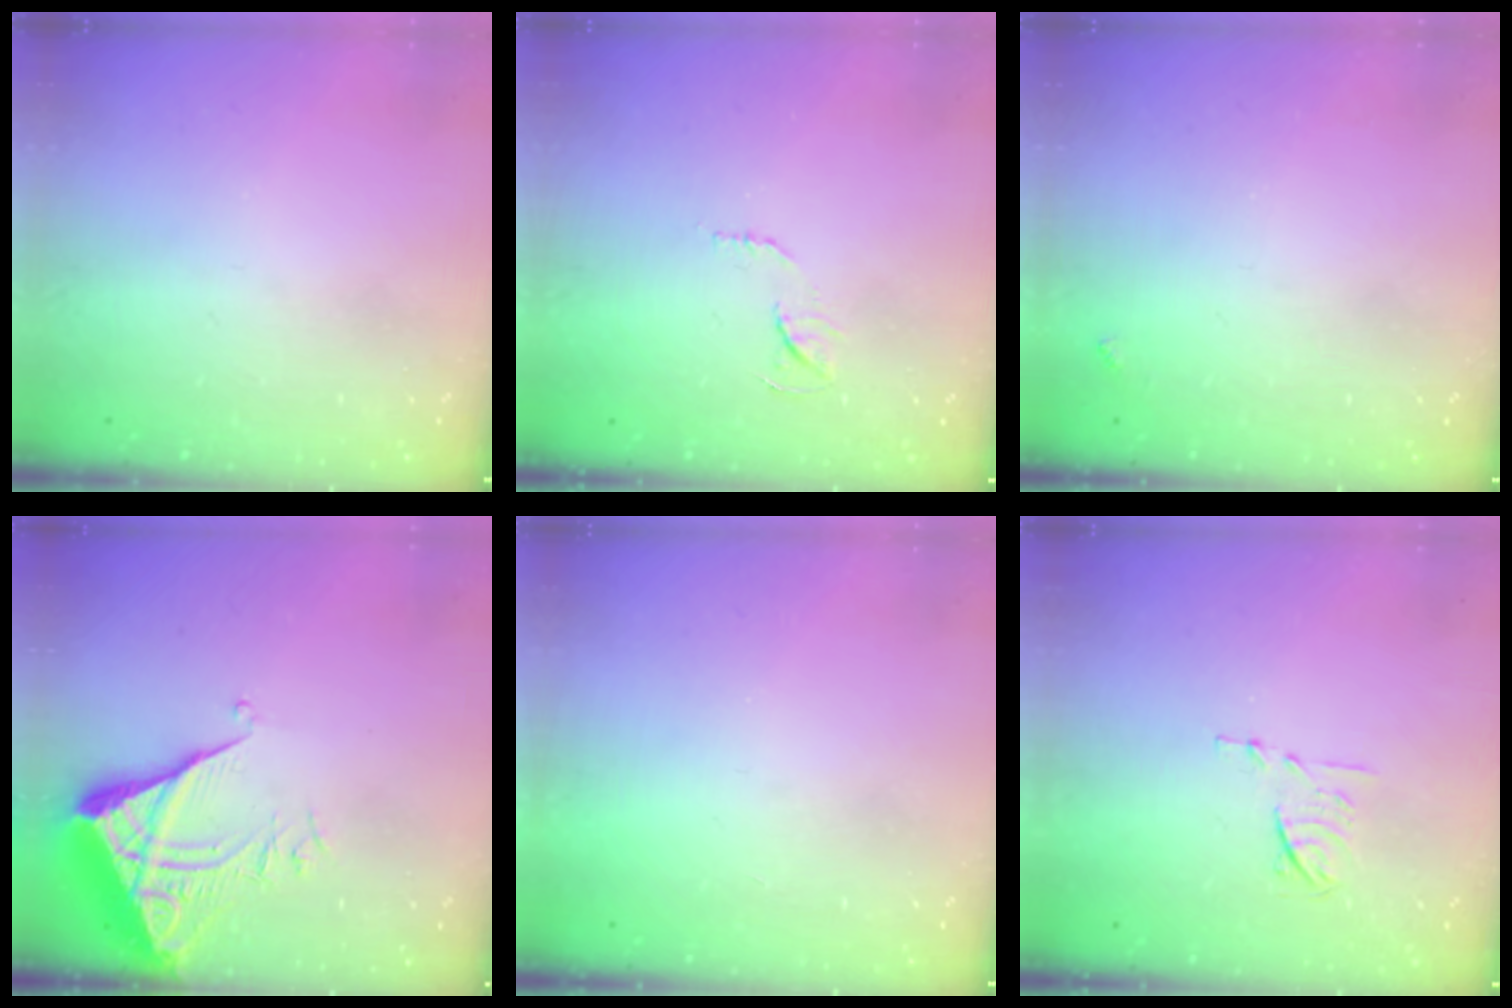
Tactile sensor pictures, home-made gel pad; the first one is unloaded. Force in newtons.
{"total": 6.1, "press": 6.1, "slide": 0.3}
{"total": 3.6, "press": 3.6, "slide": 0.2}
{"total": 6.1, "press": 6.0, "slide": 0.7}
{"total": 1.5, "press": 1.5, "slide": 0.1}
{"total": 6.6, "press": 6.6, "slide": 0.9}